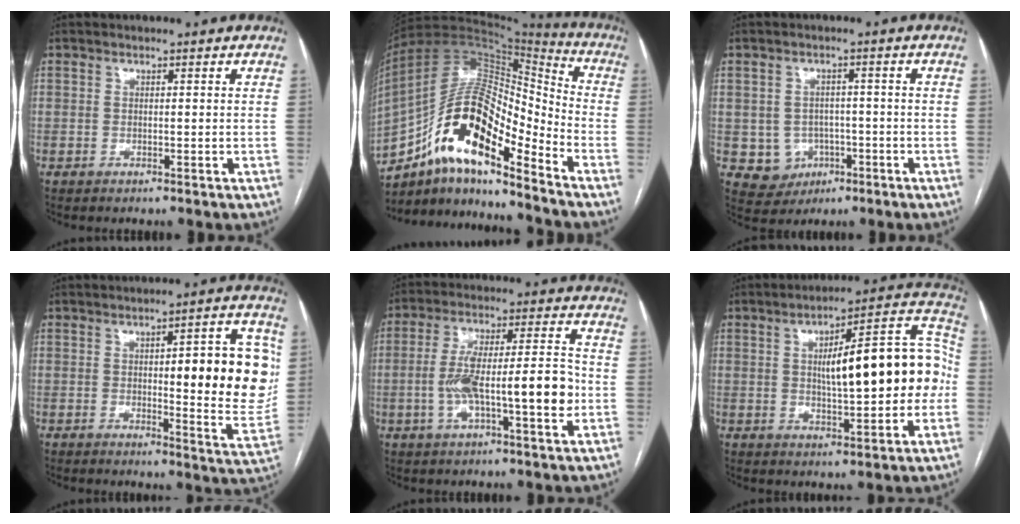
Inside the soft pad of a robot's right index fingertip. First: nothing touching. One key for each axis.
{"total": 18.5, "fx": -10.6, "fy": 5.2, "fz": 14.3, "tx": -0.269, "ty": 0.032, "tz": -0.182}
{"total": 5.6, "fx": -1.6, "fy": 5.2, "fz": 1.3, "tx": -0.016, "ty": 0.010, "tz": -0.012}
{"total": 14.7, "fx": 1.9, "fy": 3.2, "fz": 14.2, "tx": -0.165, "ty": 0.003, "tz": 0.025}
{"total": 13.9, "fx": -2.7, "fy": 2.4, "fz": 13.4, "tx": -0.232, "ty": 0.025, "tz": -0.042}
{"total": 18.0, "fx": 0.5, "fy": 4.6, "fz": 17.4, "tx": -0.241, "ty": 0.045, "tz": 0.013}